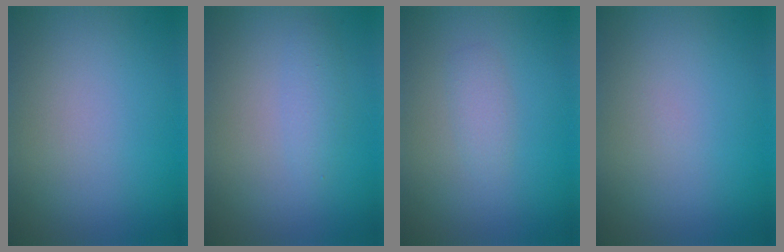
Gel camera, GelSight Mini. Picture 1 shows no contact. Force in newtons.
{"total": 1.4, "press": 1.4, "slide": 0.1}
{"total": 1.2, "press": 1.2, "slide": 0.1}
{"total": 0.0}